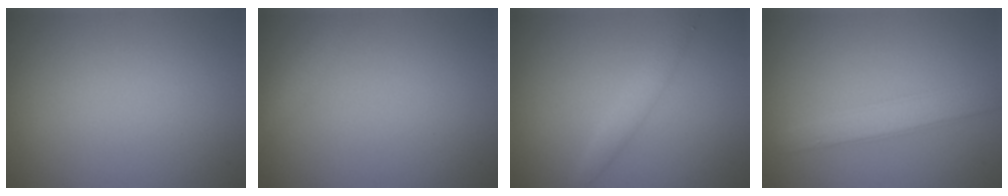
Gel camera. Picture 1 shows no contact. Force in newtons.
{"total": 1.4, "press": 1.4, "slide": 0.0}
{"total": 1.9, "press": 1.9, "slide": 0.1}
{"total": 2.7, "press": 2.7, "slide": 0.1}